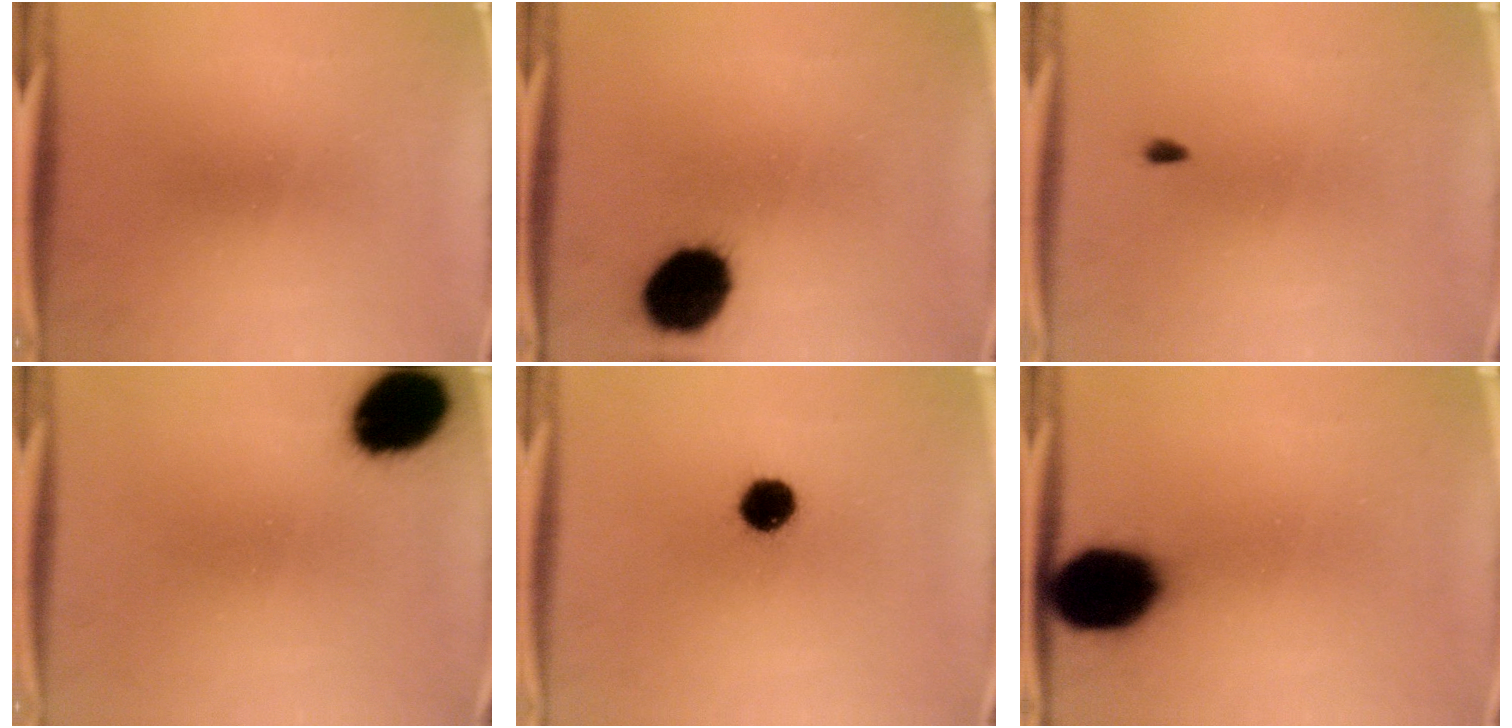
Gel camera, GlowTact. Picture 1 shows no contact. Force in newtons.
{"total": 15.4}
{"total": 0.6}
{"total": 15.4}
{"total": 7.1}
{"total": 17.0}